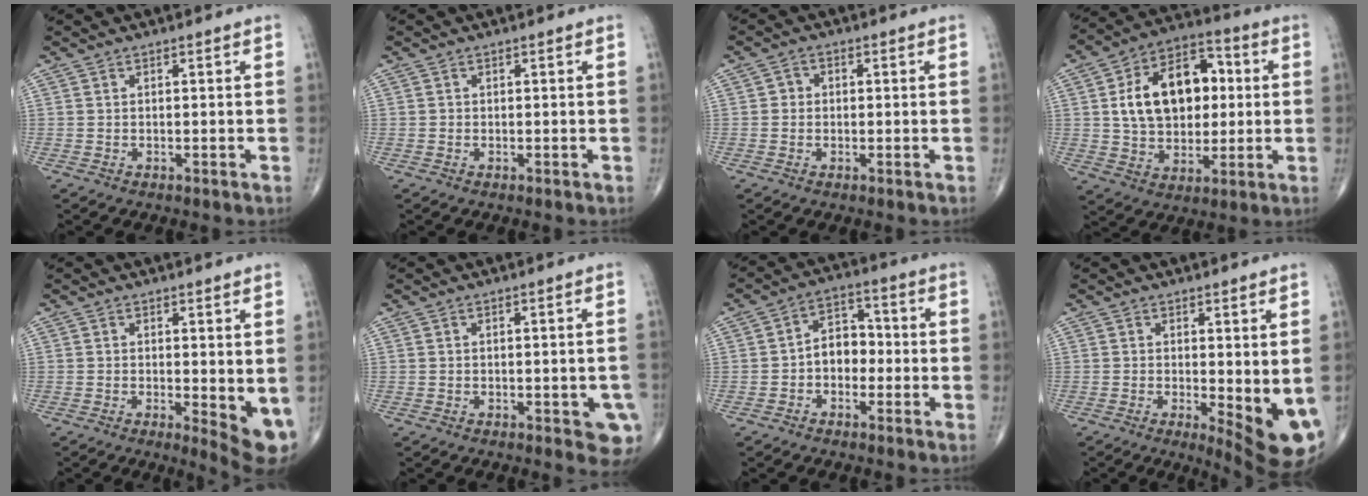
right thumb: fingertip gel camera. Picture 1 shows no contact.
{"total": 0.0}
{"total": 2.2, "force": [0.0, 2.0, 0.9], "torque": [-0.001, 0.007, -0.005]}
{"total": 18.3, "force": [2.7, 12.3, 13.3], "torque": [-0.183, 0.019, 0.044]}
{"total": 6.8, "force": [-0.6, 2.0, 6.4], "torque": [-0.083, -0.017, -0.006]}
{"total": 5.8, "force": [-2.0, 2.3, 4.9], "torque": [-0.037, -0.001, -0.021]}
{"total": 6.7, "force": [-1.3, 5.0, 4.2], "torque": [-0.039, 0.031, -0.037]}
{"total": 9.3, "force": [-1.4, 2.6, 8.8], "torque": [-0.114, -0.022, -0.014]}